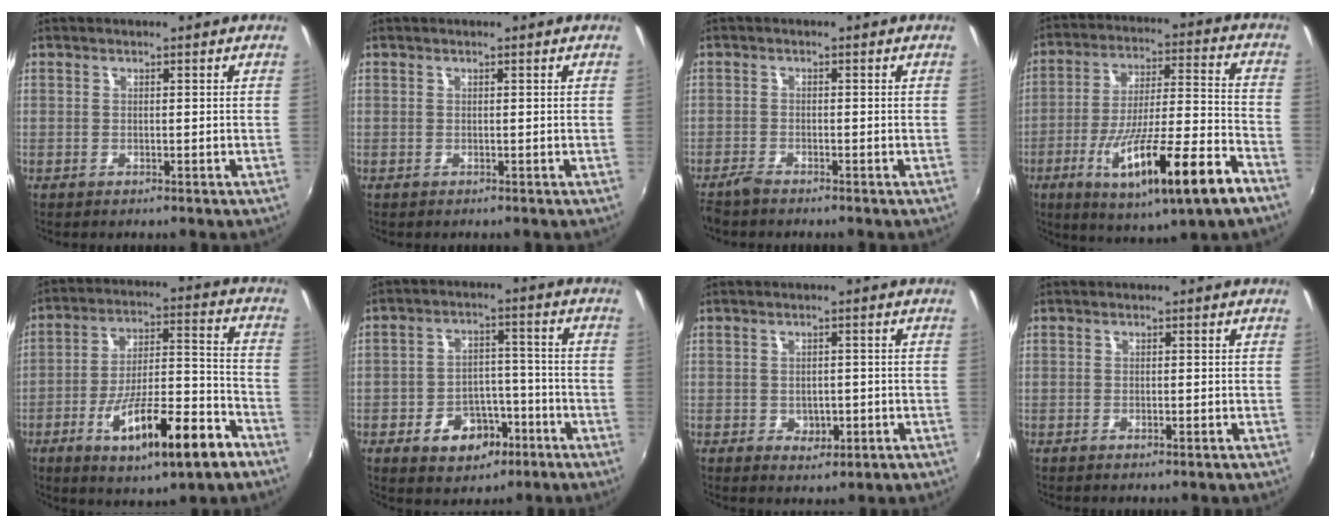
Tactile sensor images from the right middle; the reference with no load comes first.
{"total": 0.0}
{"total": 2.2, "force": [-2.0, 0.3, 0.9], "torque": [-0.029, -0.005, -0.043]}
{"total": 20.7, "force": [-10.7, 2.6, 17.5], "torque": [-0.311, -0.051, -0.174]}
{"total": 18.0, "force": [-9.6, 4.4, 14.5], "torque": [-0.244, -0.009, -0.147]}
{"total": 9.7, "force": [-5.2, 6.6, 4.9], "torque": [-0.103, 0.025, -0.066]}
{"total": 4.3, "force": [-1.4, 3.1, 2.7], "torque": [-0.050, -0.004, -0.014]}
{"total": 1.7, "force": [-1.0, 0.5, 1.2], "torque": [-0.019, -0.002, -0.016]}